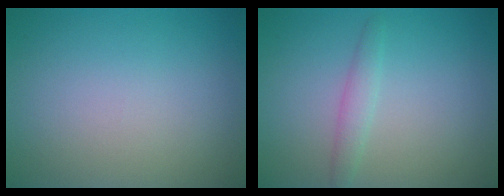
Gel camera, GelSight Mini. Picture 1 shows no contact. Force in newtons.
{"total": 1.5, "press": 1.5, "slide": 0.0}